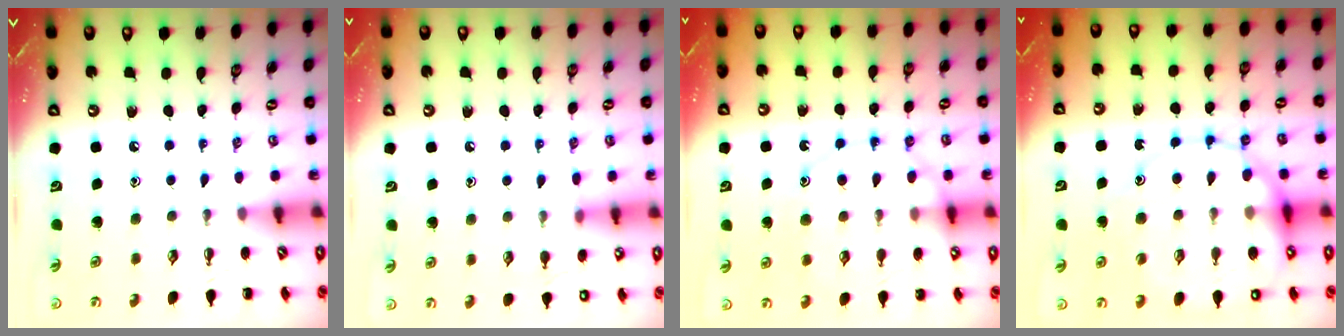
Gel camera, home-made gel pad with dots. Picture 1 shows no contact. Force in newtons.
{"total": 7.8, "press": 7.5, "slide": 2.1}
{"total": 12.2, "press": 12.1, "slide": 1.1}
{"total": 17.1, "press": 16.9, "slide": 2.5}